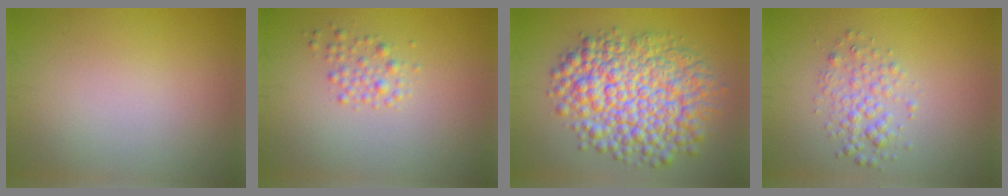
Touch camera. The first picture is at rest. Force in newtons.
{"total": 1.6, "press": 1.6, "slide": 0.0}
{"total": 10.1, "press": 10.1, "slide": 0.2}
{"total": 2.5, "press": 2.5, "slide": 0.1}